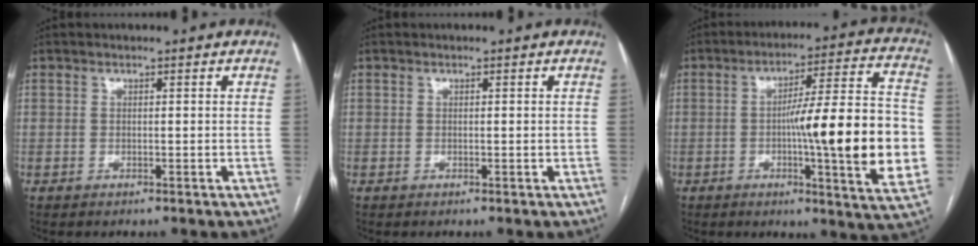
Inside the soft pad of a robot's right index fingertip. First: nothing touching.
{"total": 0.5, "force": [0.0, 0.1, 0.5], "torque": [-0.011, 0.001, 0.004]}
{"total": 19.8, "force": [-2.8, 0.9, 19.5], "torque": [-0.256, 0.006, -0.037]}